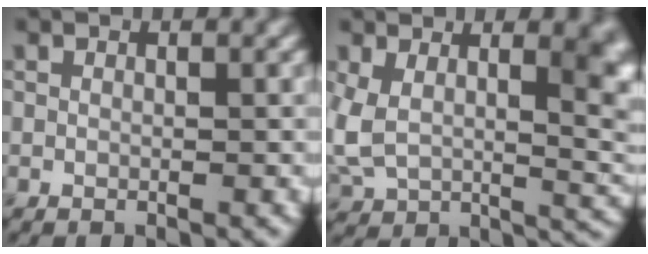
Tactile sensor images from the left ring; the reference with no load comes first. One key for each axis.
{"total": 10.9, "fx": 2.5, "fy": 5.9, "fz": 8.8, "tx": -0.172, "ty": -0.027, "tz": 0.065}